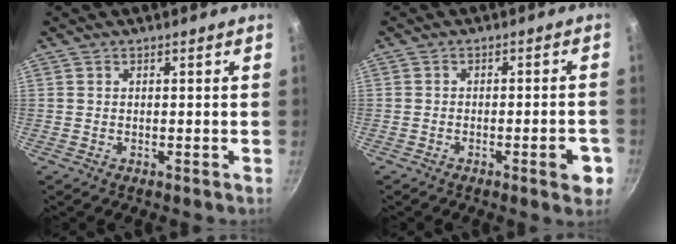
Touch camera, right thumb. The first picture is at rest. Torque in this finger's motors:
{"motor_torque": [0.41, 0.79, 0.49, 0.30, 0.11]}